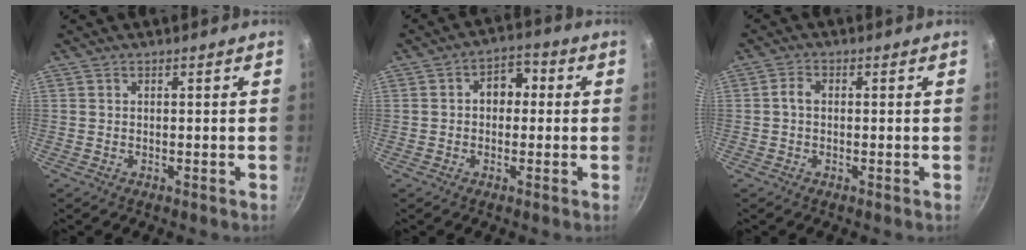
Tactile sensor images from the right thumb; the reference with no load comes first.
{"total": 5.9, "force": [0.4, 4.5, 3.9], "torque": [-0.015, 0.018, -0.005]}
{"total": 2.1, "force": [0.0, 1.5, 1.5], "torque": [-0.025, 0.008, -0.004]}